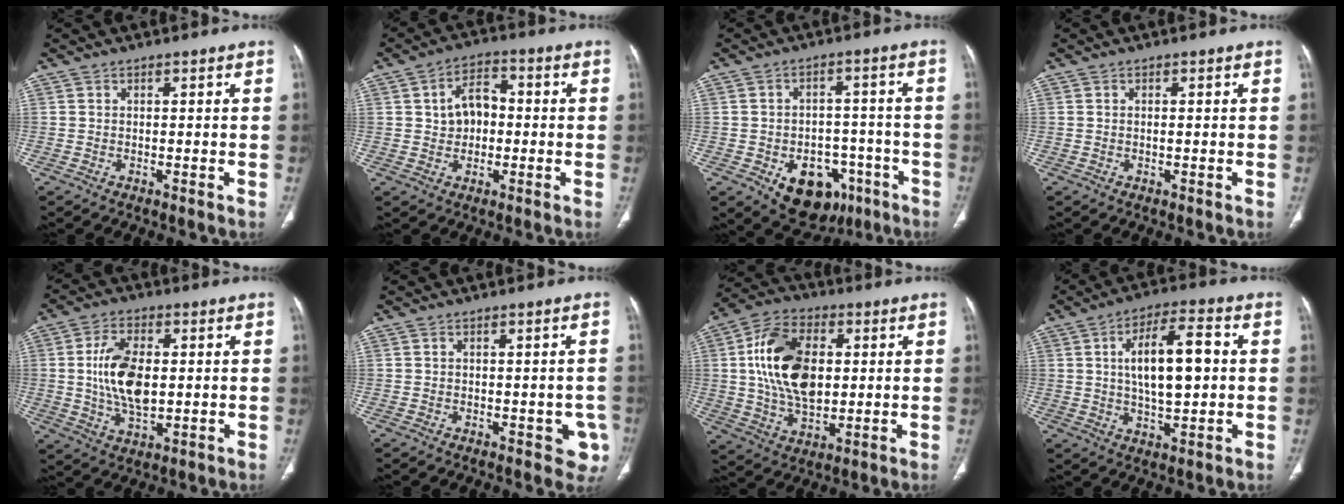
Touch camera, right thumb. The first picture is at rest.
{"total": 7.1, "force": [0.4, 5.1, 4.9], "torque": [-0.063, 0.019, 0.001]}
{"total": 13.3, "force": [-6.0, 9.2, 7.4], "torque": [-0.065, 0.035, -0.074]}
{"total": 0.6, "force": [0.0, 0.2, 0.6], "torque": [-0.015, 0.001, 0.001]}
{"total": 11.6, "force": [0.7, 6.3, 9.7], "torque": [-0.179, -0.003, 0.018]}
{"total": 4.6, "force": [-1.6, 2.7, 3.4], "torque": [-0.006, 0.001, -0.016]}
{"total": 17.2, "force": [2.4, 10.6, 13.3], "torque": [-0.227, 0.003, 0.044]}
{"total": 13.0, "force": [1.6, 5.2, 11.8], "torque": [-0.190, 0.012, 0.026]}